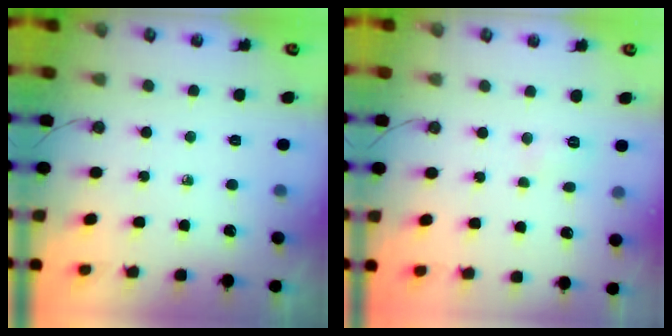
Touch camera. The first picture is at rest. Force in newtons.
{"total": 3.5, "press": 3.4, "slide": 1.0}